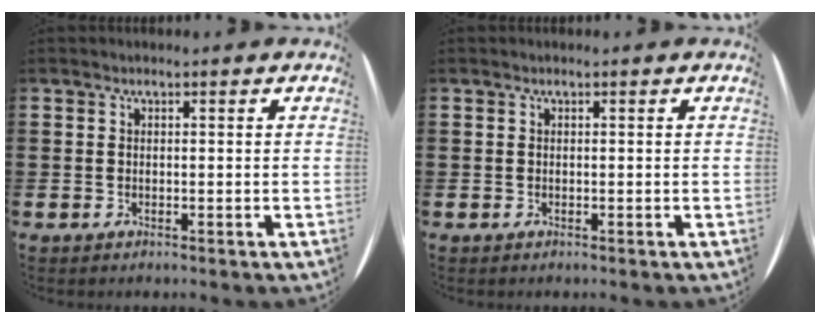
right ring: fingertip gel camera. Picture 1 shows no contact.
{"total": 0.0}